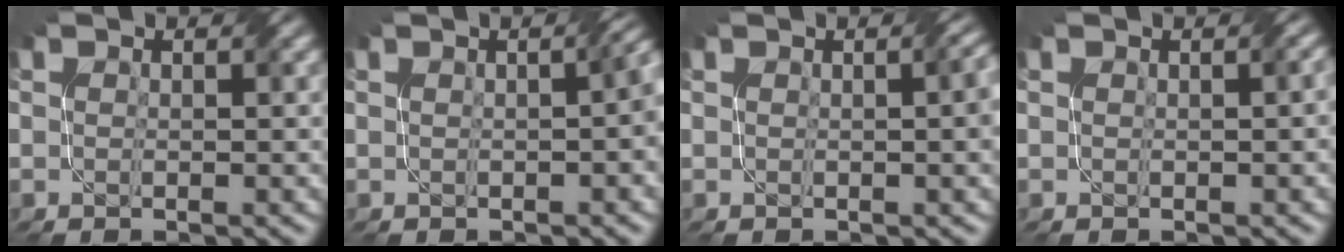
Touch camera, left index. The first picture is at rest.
{"total": 3.4, "force": [0.0, 1.2, 3.2], "torque": [-0.021, 0.012, 0.006]}
{"total": 3.4, "force": [0.3, 1.2, 3.2], "torque": [-0.023, 0.013, 0.005]}
{"total": 1.7, "force": [0.4, 0.7, 1.5], "torque": [-0.009, 0.006, 0.002]}